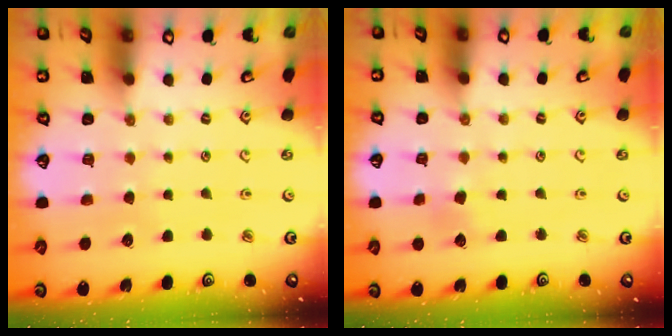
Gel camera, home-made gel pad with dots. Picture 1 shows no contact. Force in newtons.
{"total": 2.8, "press": 2.8, "slide": 0.3}